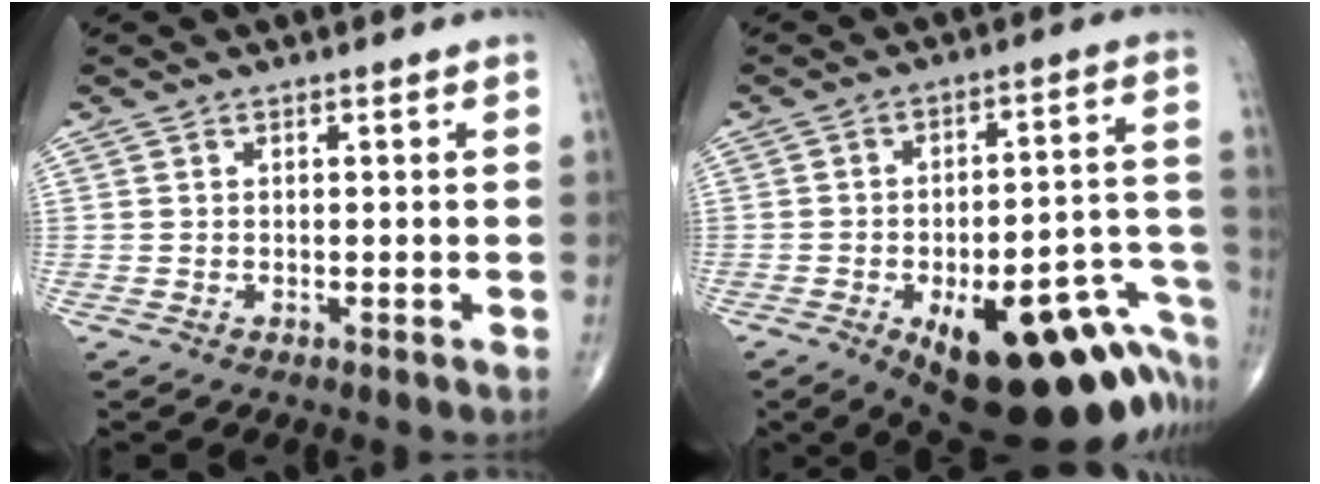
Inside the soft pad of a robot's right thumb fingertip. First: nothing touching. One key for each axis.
{"total": 29.4, "fx": -14.2, "fy": 11.6, "fz": 23.0, "tx": -0.198, "ty": 0.072, "tz": -0.174}